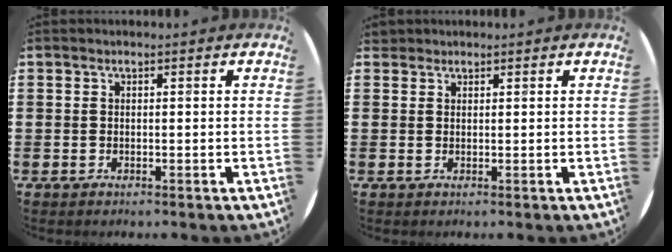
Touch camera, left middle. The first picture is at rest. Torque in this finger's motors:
{"motor_torque": [-0.18, 0.21, -0.07, -0.02]}